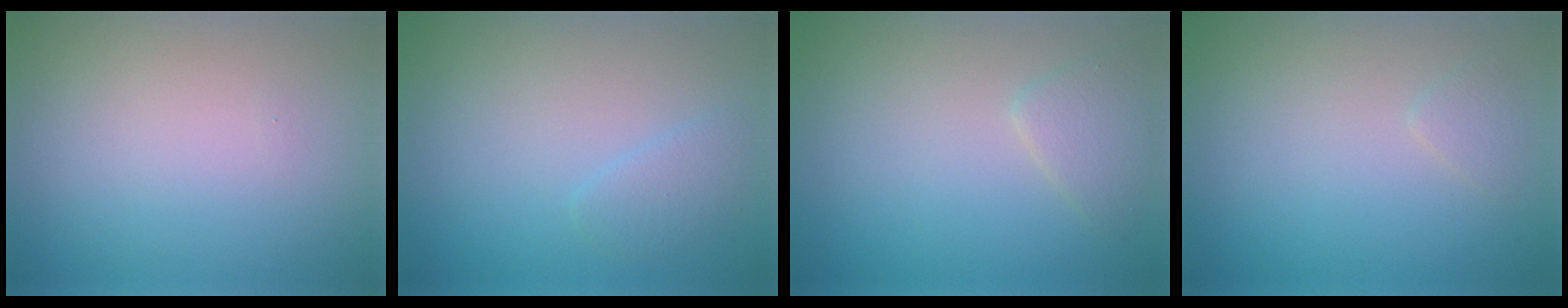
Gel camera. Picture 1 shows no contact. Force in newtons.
{"total": 1.4, "press": 1.4, "slide": 0.1}
{"total": 1.8, "press": 1.8, "slide": 0.2}
{"total": 0.8, "press": 0.8, "slide": 0.1}